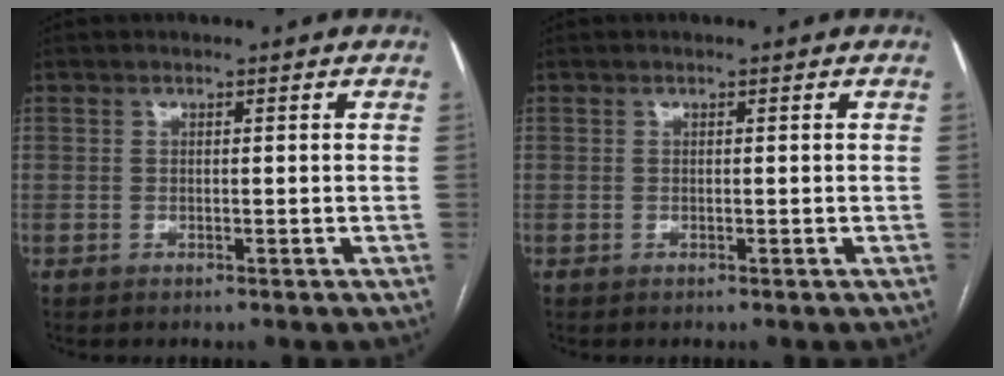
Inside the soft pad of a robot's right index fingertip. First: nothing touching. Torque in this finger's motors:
{"motor_torque": [0.00, 0.00, 0.00, 0.00]}